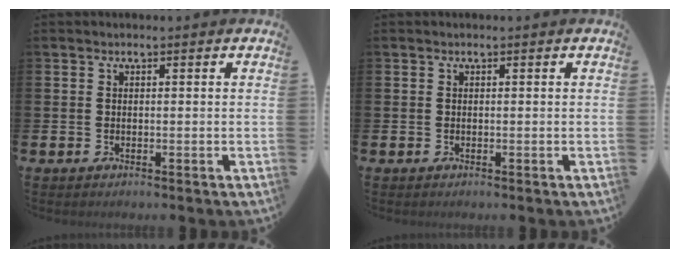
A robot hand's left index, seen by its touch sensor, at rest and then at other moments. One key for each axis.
{"total": 0.0}